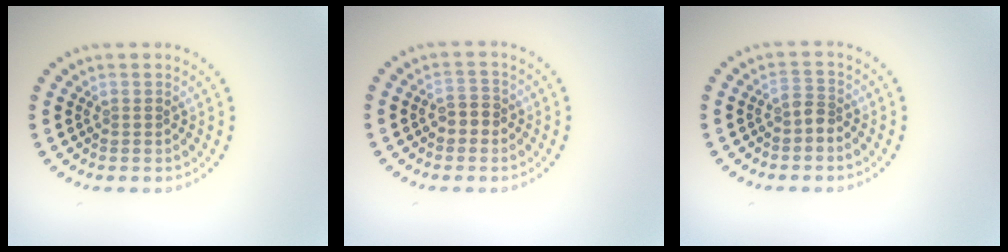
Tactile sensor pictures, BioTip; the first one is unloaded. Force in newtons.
{"total": 1.7, "press": 1.6, "slide": 0.4}
{"total": 1.5, "press": 1.1, "slide": 1.0}